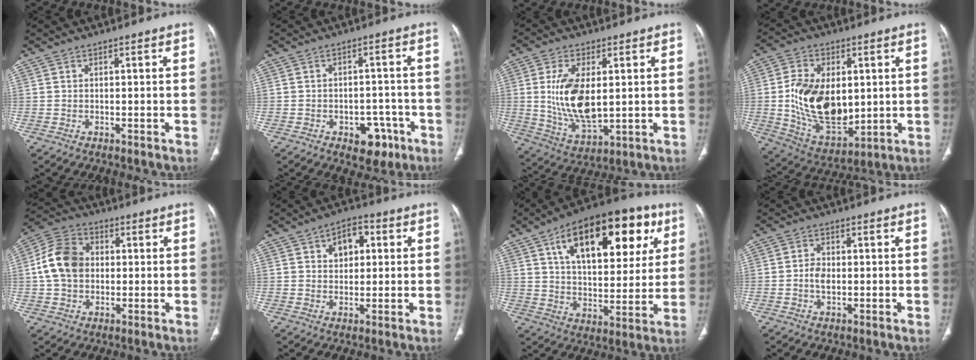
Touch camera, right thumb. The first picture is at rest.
{"total": 6.9, "force": [-3.5, 4.6, 3.9], "torque": [-0.021, 0.027, -0.040]}
{"total": 13.0, "force": [1.4, 6.4, 11.2], "torque": [-0.213, -0.020, 0.038]}
{"total": 18.4, "force": [1.1, 11.3, 14.5], "torque": [-0.231, -0.018, 0.040]}
{"total": 11.2, "force": [0.6, 8.6, 7.0], "torque": [-0.120, 0.023, 0.003]}
{"total": 6.3, "force": [1.9, 4.3, 4.2], "torque": [-0.039, 0.007, 0.024]}
{"total": 25.2, "force": [10.6, 12.4, 19.1], "torque": [-0.245, -0.001, 0.163]}
{"total": 3.1, "force": [-0.5, 2.0, 2.3], "torque": [-0.041, 0.006, -0.012]}